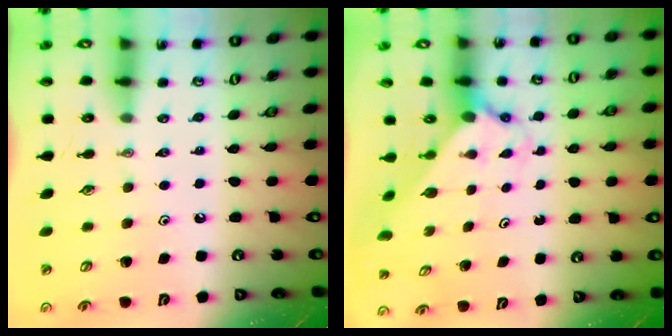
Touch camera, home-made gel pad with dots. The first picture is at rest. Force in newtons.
{"total": 1.7, "press": 1.7, "slide": 0.1}